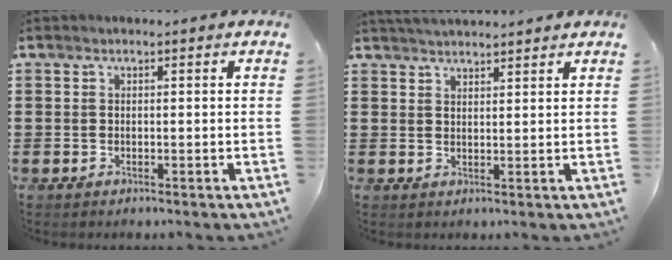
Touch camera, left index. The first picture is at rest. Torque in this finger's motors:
{"motor_torque": [0.92, -1.21, 0.20, 0.06]}